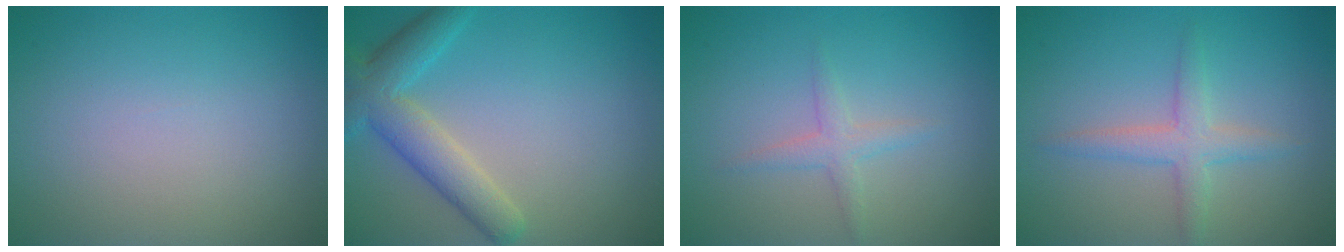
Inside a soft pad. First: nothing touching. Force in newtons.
{"total": 4.8, "press": 4.8, "slide": 0.2}
{"total": 1.6, "press": 1.6, "slide": 0.1}
{"total": 2.7, "press": 2.7, "slide": 0.1}